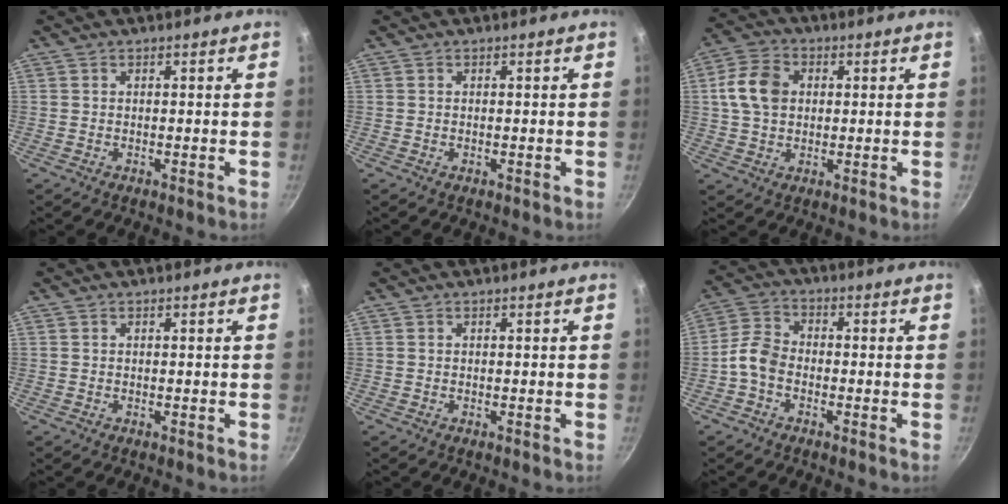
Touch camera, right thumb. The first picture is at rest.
{"total": 0.0}
{"total": 9.2, "force": [1.3, 7.0, 5.9], "torque": [-0.099, 0.010, 0.015]}
{"total": 0.0}
{"total": 0.0}
{"total": 5.6, "force": [-2.3, 3.8, 3.4], "torque": [-0.065, 0.033, -0.059]}